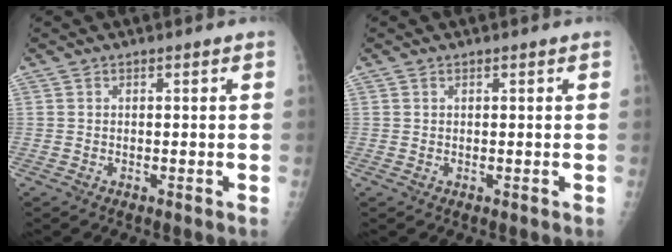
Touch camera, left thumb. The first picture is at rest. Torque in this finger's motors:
{"motor_torque": [-0.01, 0.02, 0.08, 0.01, 0.00]}